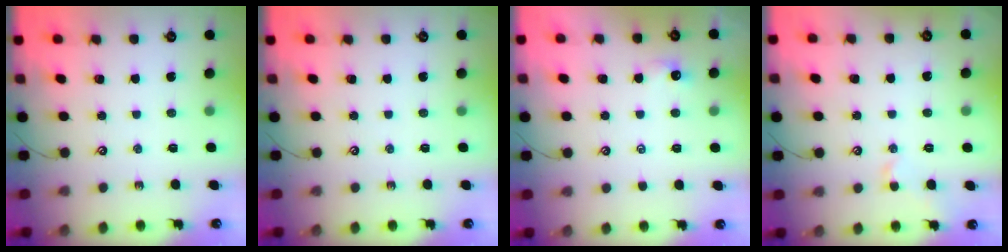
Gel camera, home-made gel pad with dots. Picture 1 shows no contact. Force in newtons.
{"total": 0.0}
{"total": 0.7, "press": 0.6, "slide": 0.3}
{"total": 0.7, "press": 0.3, "slide": 0.6}